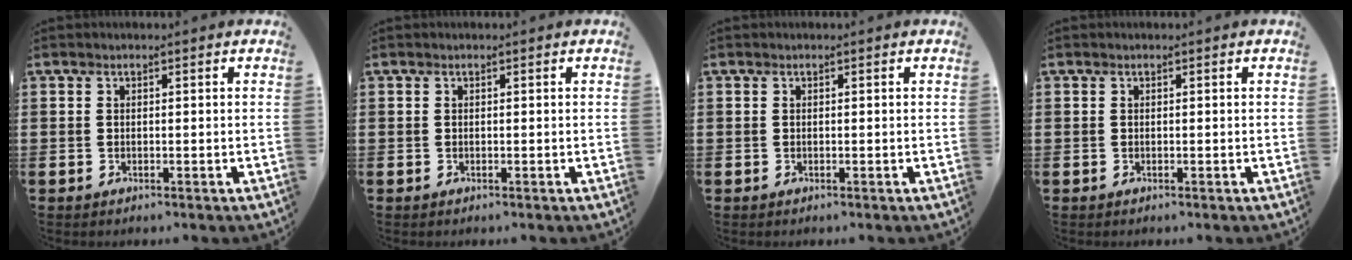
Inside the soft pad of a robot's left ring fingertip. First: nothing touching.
{"total": 0.0}
{"total": 0.0}
{"total": 0.0}